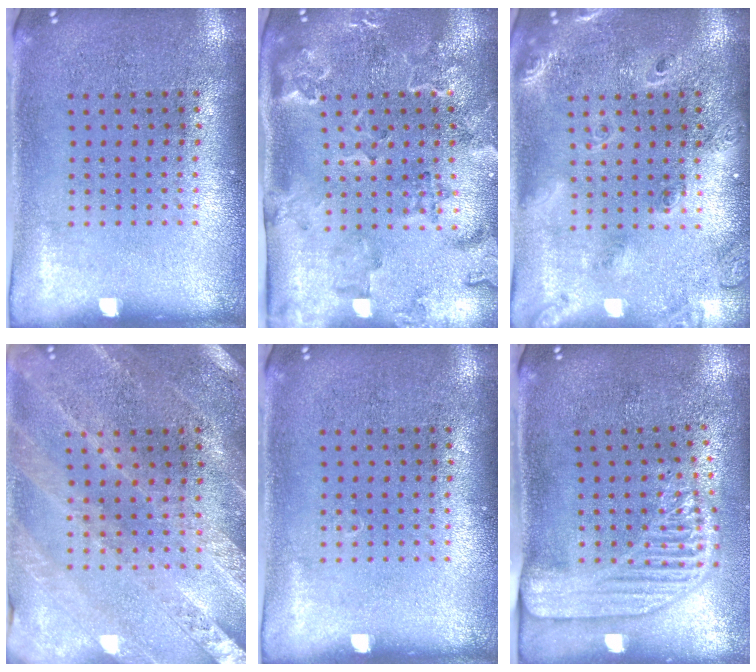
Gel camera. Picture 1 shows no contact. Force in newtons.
{"total": 2.2, "press": 2.2, "slide": 0.6}
{"total": 1.7, "press": 1.6, "slide": 0.8}
{"total": 1.0, "press": 1.0, "slide": 0.3}
{"total": 0.0}
{"total": 2.2, "press": 1.7, "slide": 1.3}